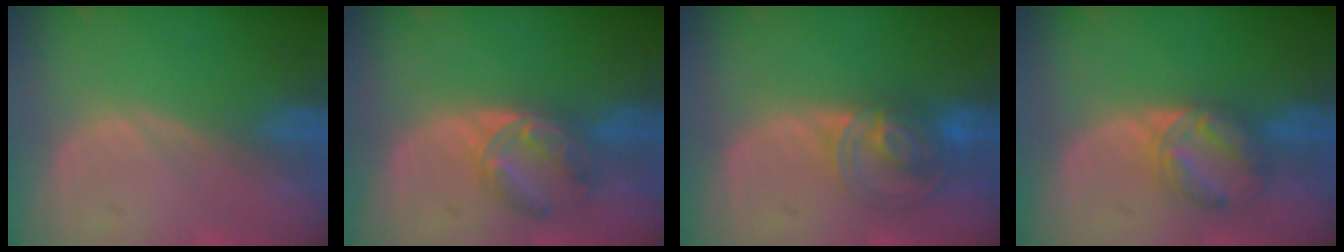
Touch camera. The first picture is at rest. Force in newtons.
{"total": 6.3, "press": 5.7, "slide": 2.7}
{"total": 7.3, "press": 6.3, "slide": 3.7}
{"total": 5.7, "press": 5.7, "slide": 0.7}